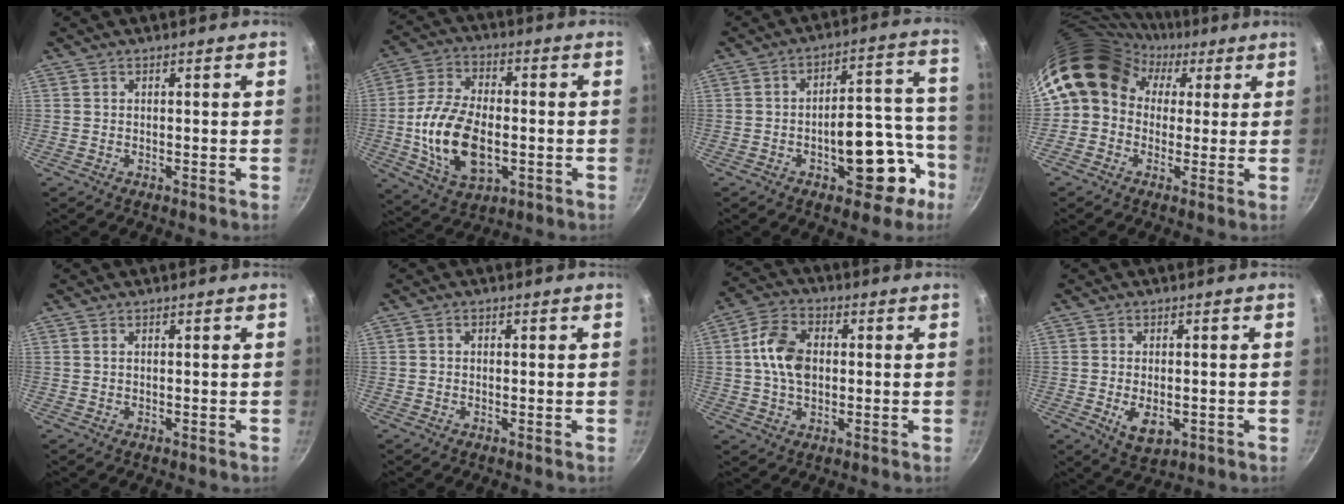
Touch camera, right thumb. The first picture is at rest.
{"total": 16.0, "force": [-2.4, 9.3, 12.8], "torque": [-0.236, 0.016, -0.039]}
{"total": 15.1, "force": [-6.2, 7.8, 11.3], "torque": [-0.097, 0.067, -0.076]}
{"total": 15.2, "force": [2.8, 12.8, 7.6], "torque": [-0.112, 0.042, 0.028]}
{"total": 0.5, "force": [0.2, 0.3, 0.3], "torque": [-0.006, 0.001, 0.004]}
{"total": 0.8, "force": [0.0, 0.7, 0.4], "torque": [-0.006, 0.005, 0.000]}
{"total": 9.8, "force": [0.7, 6.8, 7.1], "torque": [-0.117, 0.017, 0.004]}
{"total": 5.9, "force": [-1.3, 3.5, 4.5], "torque": [-0.068, -0.007, -0.010]}